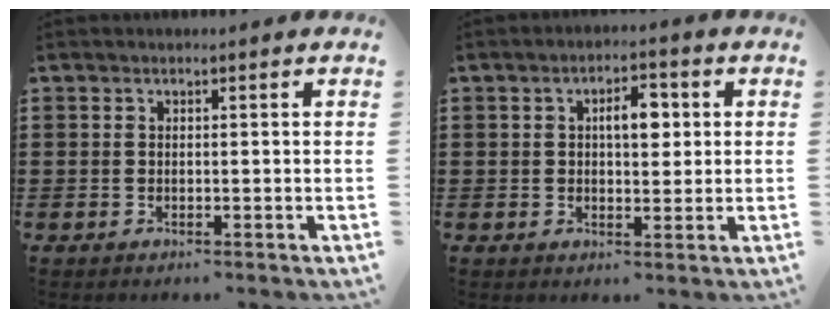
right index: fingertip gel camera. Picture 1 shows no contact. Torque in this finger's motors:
{"motor_torque": [0.92, 0.02, 0.25, 0.09]}